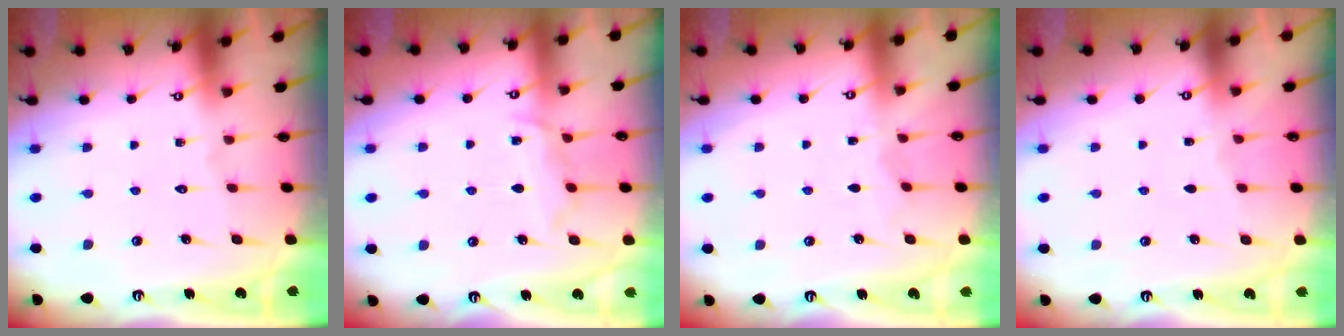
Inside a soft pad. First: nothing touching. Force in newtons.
{"total": 7.2, "press": 7.2, "slide": 0.8}
{"total": 3.4, "press": 3.4, "slide": 0.5}
{"total": 0.0}